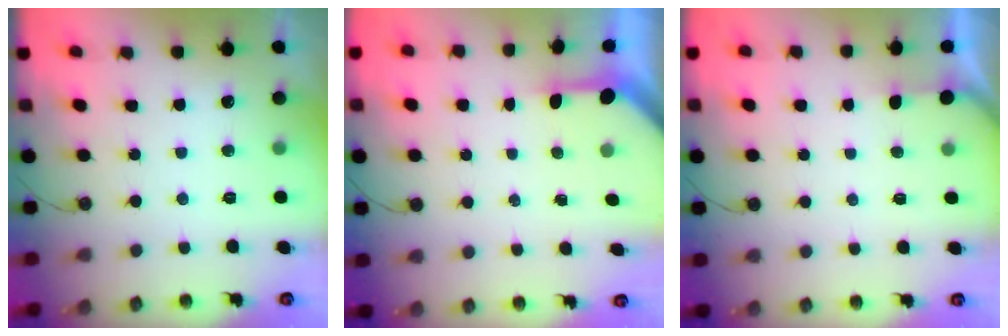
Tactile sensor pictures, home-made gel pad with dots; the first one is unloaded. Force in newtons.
{"total": 3.1, "press": 3.1, "slide": 0.3}
{"total": 1.9, "press": 1.9, "slide": 0.2}